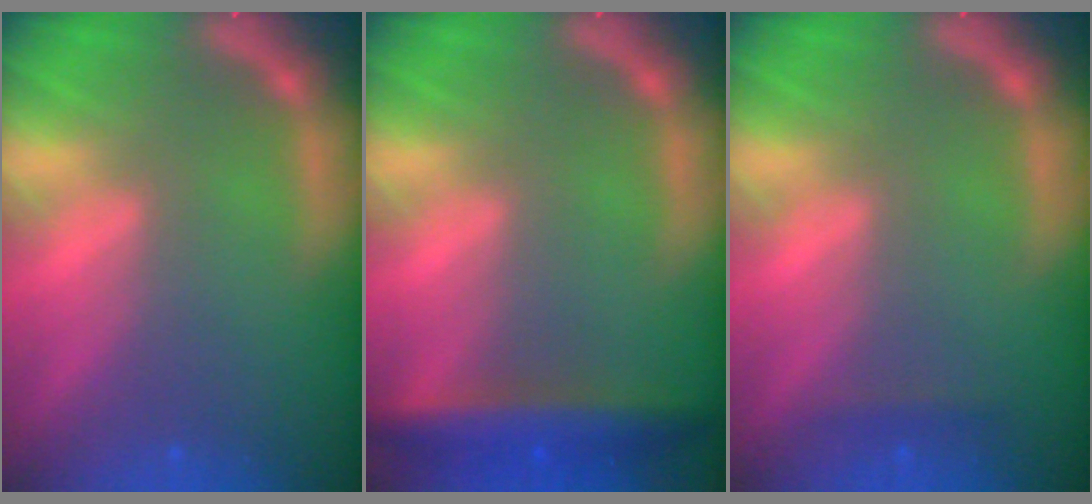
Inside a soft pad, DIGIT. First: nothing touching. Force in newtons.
{"total": 5.0}
{"total": 0.9}